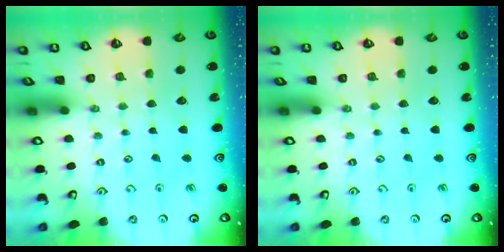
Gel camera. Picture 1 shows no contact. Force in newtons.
{"total": 0.0}